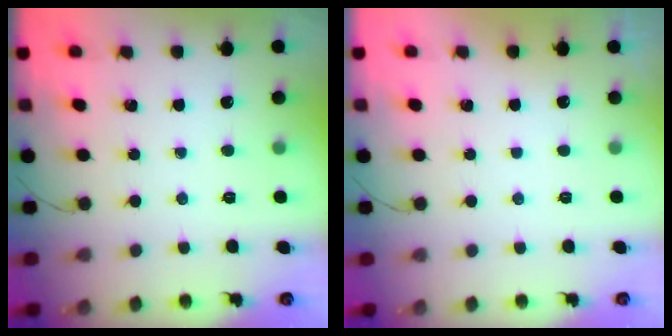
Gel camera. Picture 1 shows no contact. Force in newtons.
{"total": 2.9, "press": 2.9, "slide": 0.1}